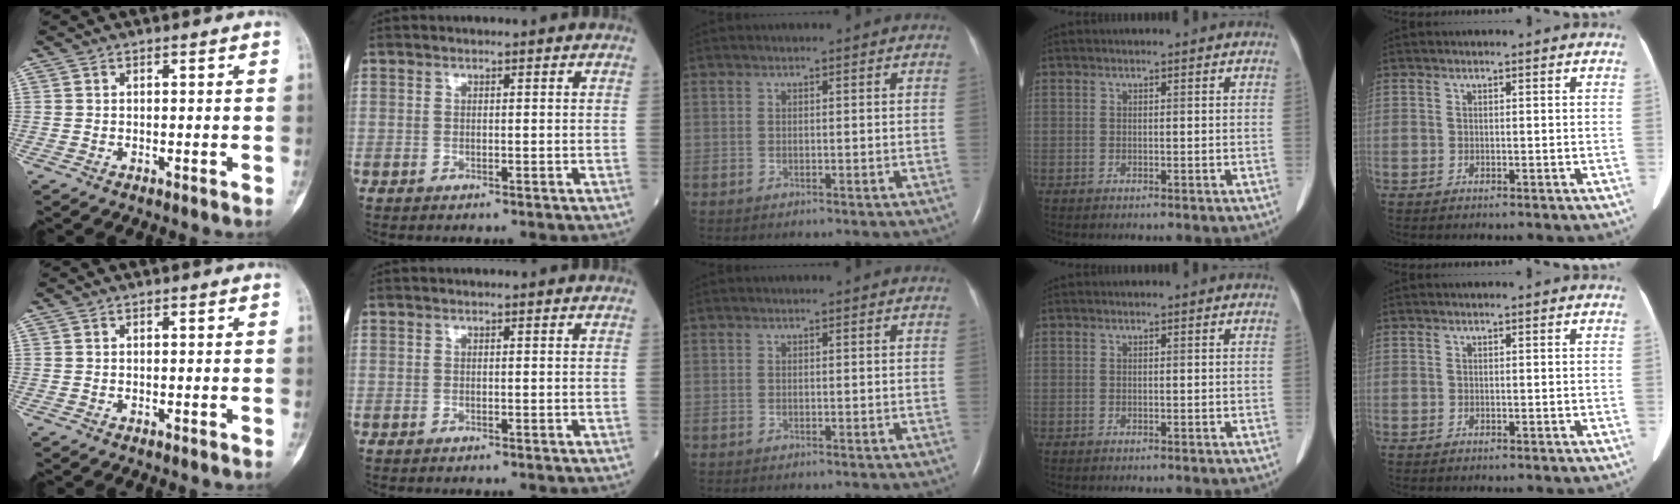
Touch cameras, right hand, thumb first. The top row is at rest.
{}